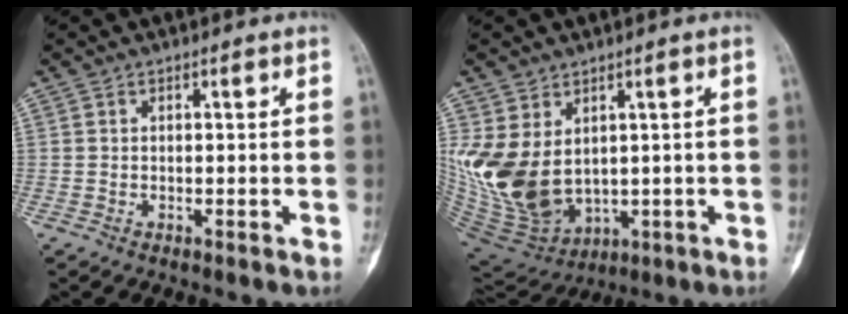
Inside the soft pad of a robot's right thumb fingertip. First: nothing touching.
{"total": 14.7, "force": [1.6, 10.3, 10.3], "torque": [-0.201, -0.015, 0.067]}